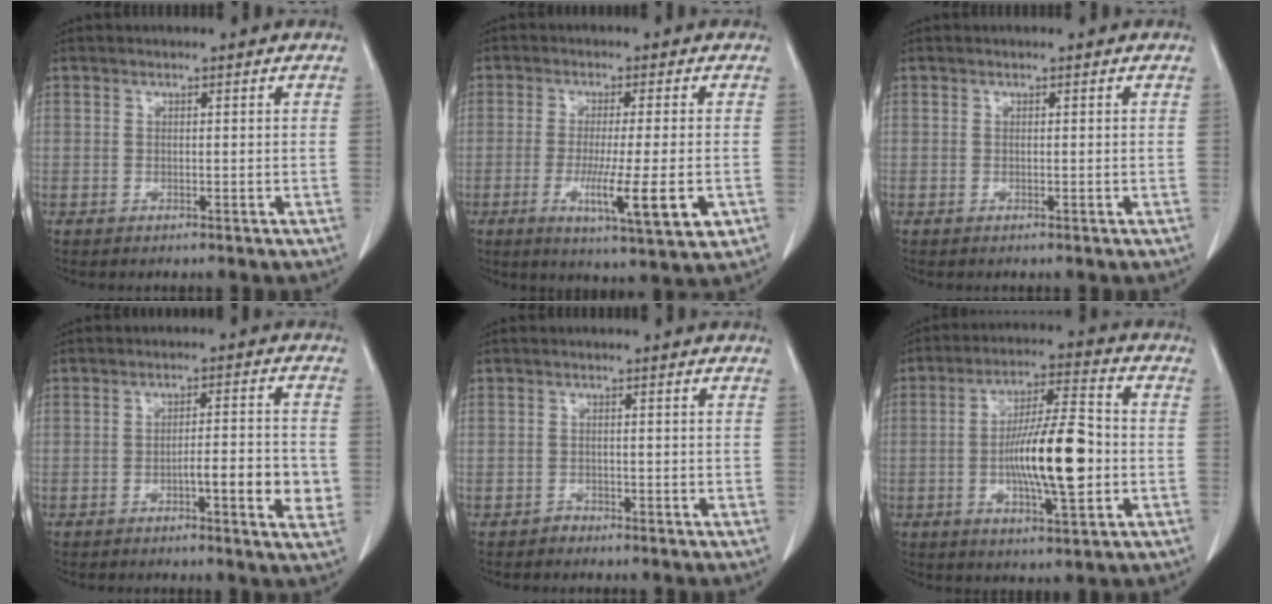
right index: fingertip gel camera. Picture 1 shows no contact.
{"total": 10.5, "force": [-3.2, 0.4, 10.0], "torque": [-0.162, -0.028, -0.048]}
{"total": 0.0}
{"total": 7.6, "force": [-2.1, 1.0, 7.2], "torque": [-0.093, 0.002, -0.029]}
{"total": 1.1, "force": [-0.8, 0.7, -0.2], "torque": [0.006, 0.004, -0.021]}
{"total": 13.4, "force": [-2.1, 2.4, 13.0], "torque": [-0.231, 0.004, -0.034]}